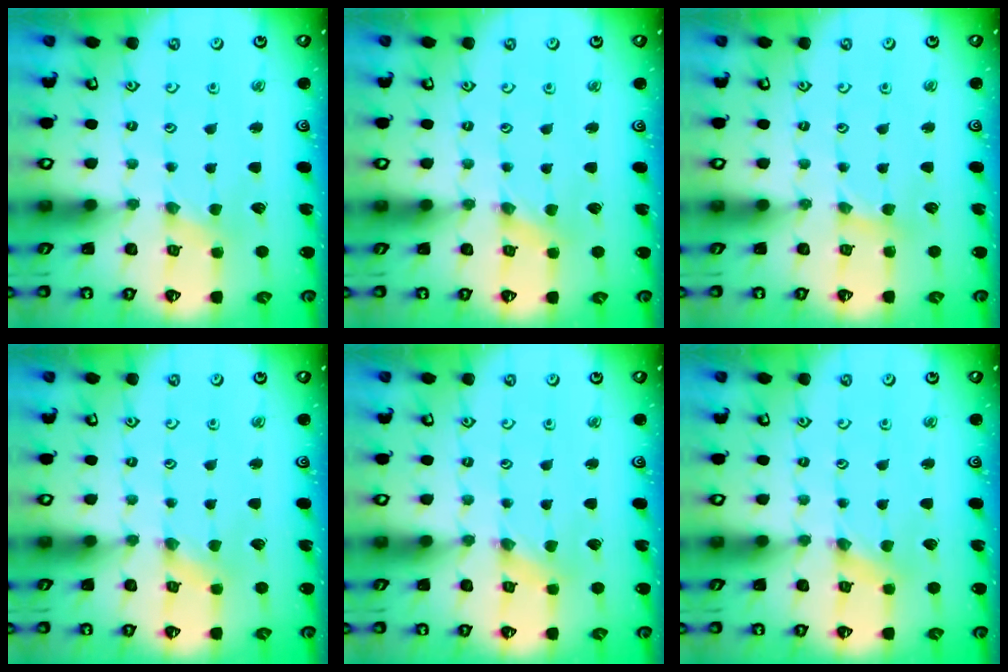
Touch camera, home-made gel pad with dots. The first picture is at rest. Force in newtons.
{"total": 0.0}
{"total": 2.1, "press": 2.1, "slide": 0.3}
{"total": 0.6, "press": 0.5, "slide": 0.1}
{"total": 0.0}
{"total": 0.0}